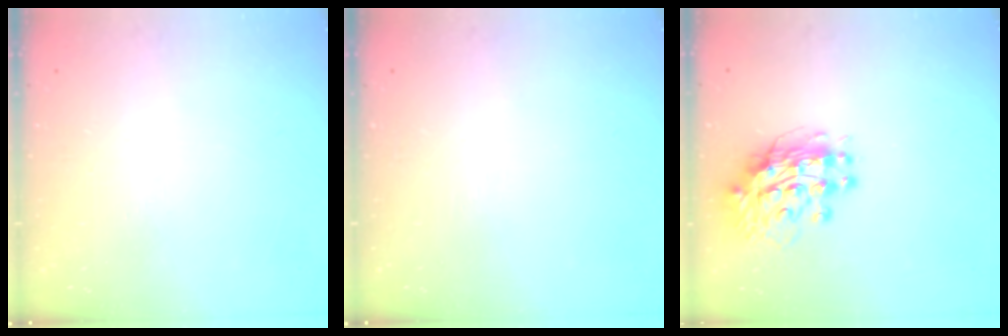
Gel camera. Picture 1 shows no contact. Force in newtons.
{"total": 0.0}
{"total": 11.3, "press": 11.3, "slide": 1.1}